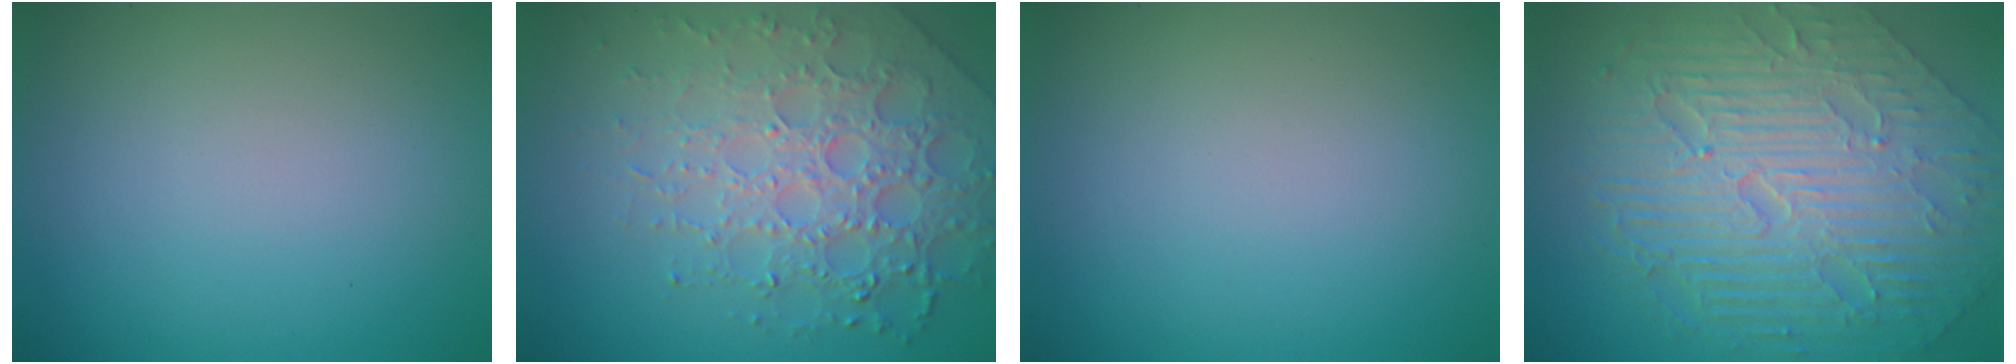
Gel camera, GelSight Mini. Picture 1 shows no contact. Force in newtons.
{"total": 7.3, "press": 5.2, "slide": 5.2}
{"total": 0.0}
{"total": 10.9, "press": 7.4, "slide": 8.1}